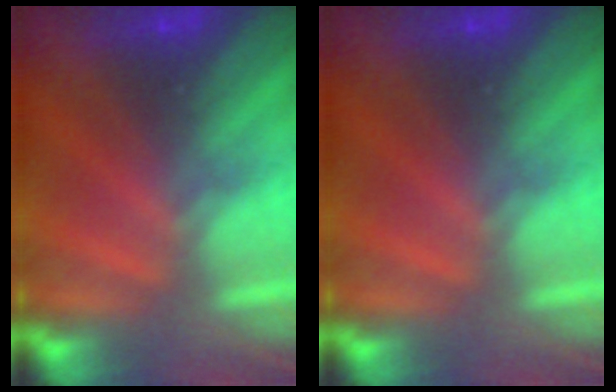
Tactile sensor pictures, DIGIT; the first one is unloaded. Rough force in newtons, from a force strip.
{"total": 0.0}